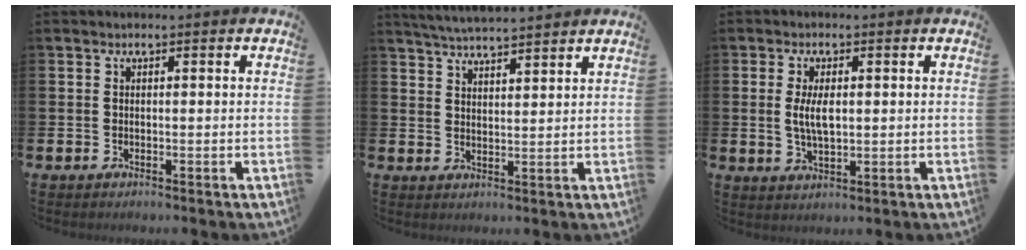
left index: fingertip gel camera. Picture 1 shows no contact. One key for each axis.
{"total": 4.5, "fx": 4.4, "fy": -0.1, "fz": 0.6, "tx": -0.028, "ty": -0.020, "tz": 0.081}
{"total": 4.3, "fx": 0.8, "fy": 1.9, "fz": 3.8, "tx": -0.064, "ty": 0.002, "tz": 0.009}